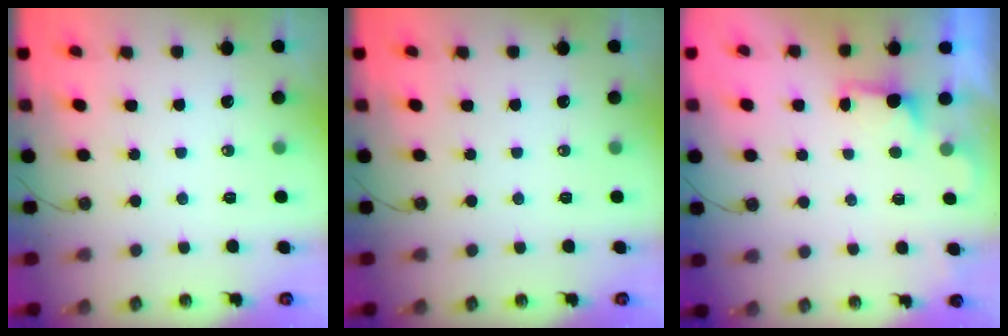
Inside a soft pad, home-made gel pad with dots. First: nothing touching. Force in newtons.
{"total": 0.0}
{"total": 1.4, "press": 1.2, "slide": 0.8}